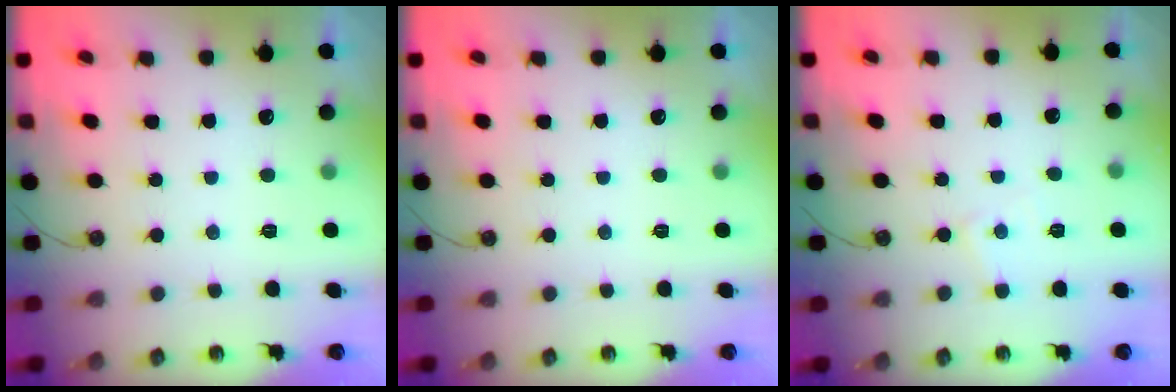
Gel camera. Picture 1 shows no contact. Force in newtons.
{"total": 0.0}
{"total": 3.6, "press": 3.6, "slide": 0.5}